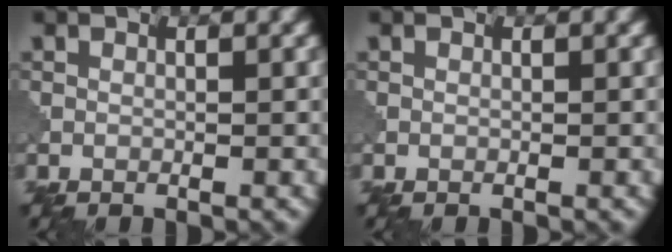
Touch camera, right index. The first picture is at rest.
{"total": 0.0}